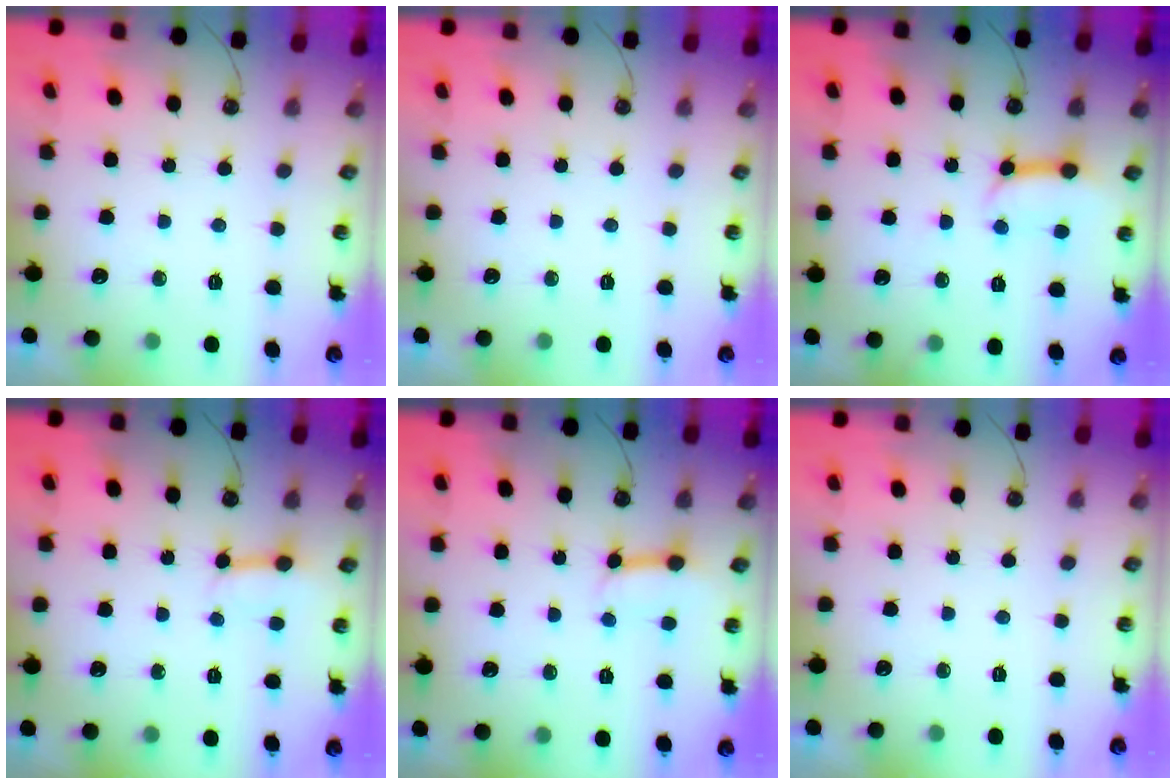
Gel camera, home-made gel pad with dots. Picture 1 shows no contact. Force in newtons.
{"total": 0.0}
{"total": 10.4, "press": 10.3, "slide": 1.1}
{"total": 2.8, "press": 2.8, "slide": 0.3}
{"total": 6.2, "press": 6.1, "slide": 0.8}
{"total": 0.0}